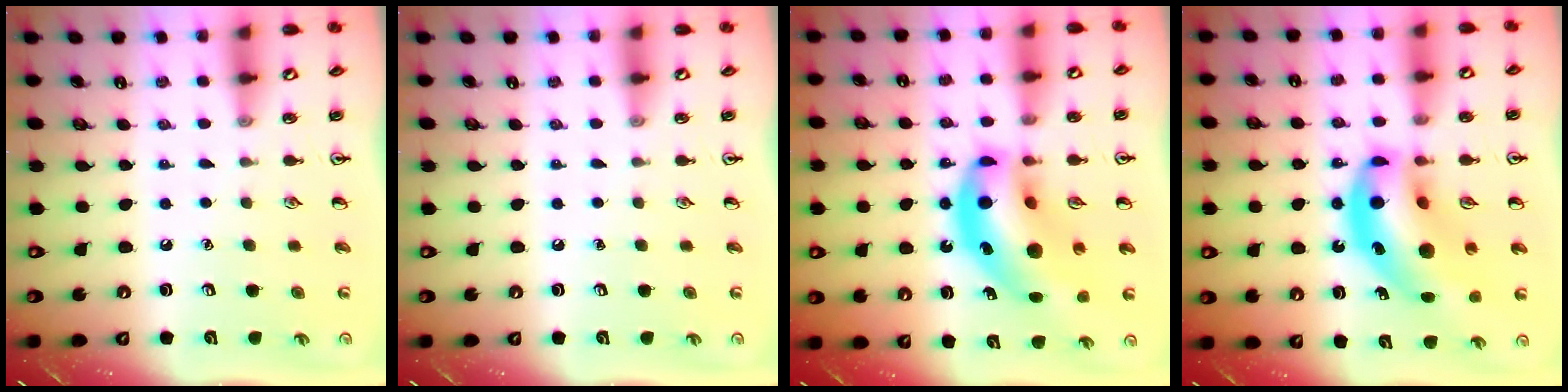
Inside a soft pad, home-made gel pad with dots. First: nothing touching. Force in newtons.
{"total": 0.0}
{"total": 19.1, "press": 18.3, "slide": 5.6}
{"total": 19.1, "press": 18.3, "slide": 5.6}